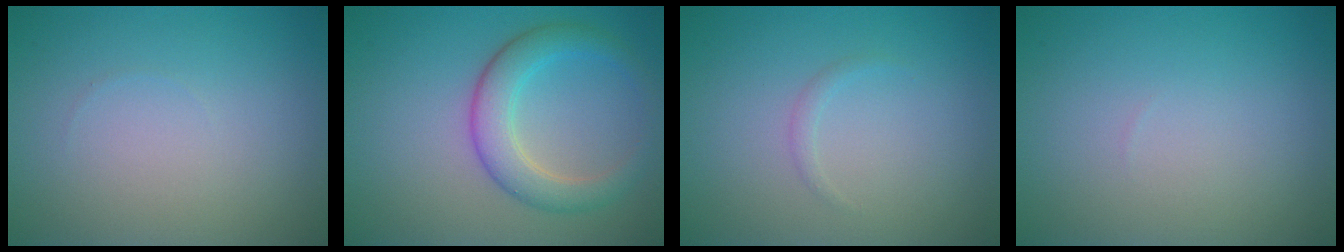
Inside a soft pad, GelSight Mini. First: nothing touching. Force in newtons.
{"total": 4.3, "press": 4.3, "slide": 0.1}
{"total": 0.7, "press": 0.7, "slide": 0.0}
{"total": 0.0}